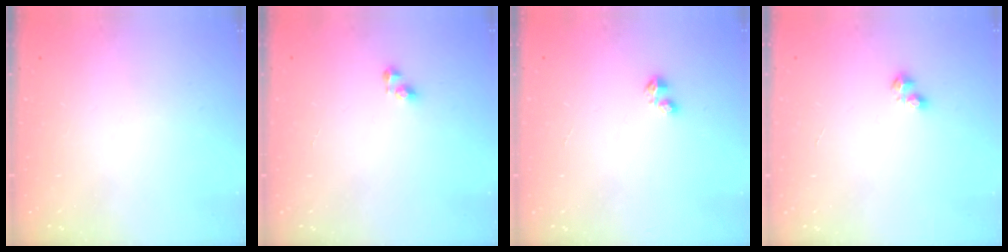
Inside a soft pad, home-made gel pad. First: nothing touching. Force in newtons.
{"total": 3.5, "press": 3.5, "slide": 0.5}
{"total": 2.7, "press": 2.7, "slide": 0.4}
{"total": 2.5, "press": 2.5, "slide": 0.4}